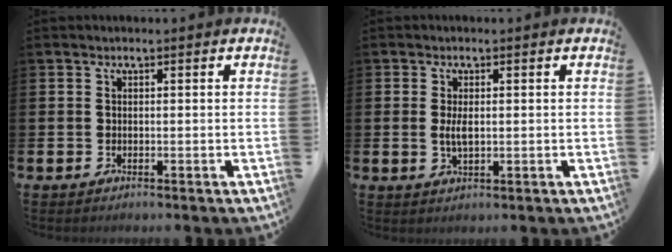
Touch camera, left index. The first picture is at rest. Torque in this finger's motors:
{"motor_torque": [0.85, -0.06, 0.11, 0.03]}